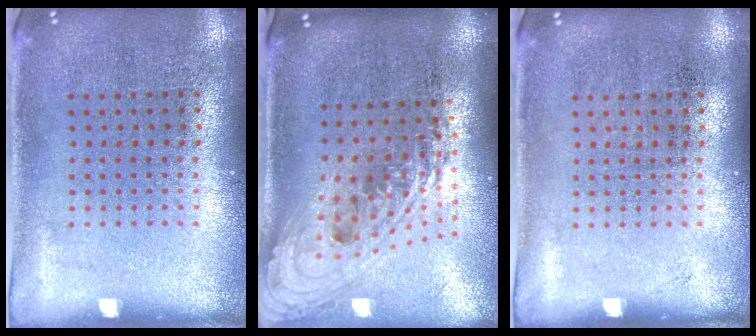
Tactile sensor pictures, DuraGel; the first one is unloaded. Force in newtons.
{"total": 2.4, "press": 1.8, "slide": 1.6}
{"total": 0.0}